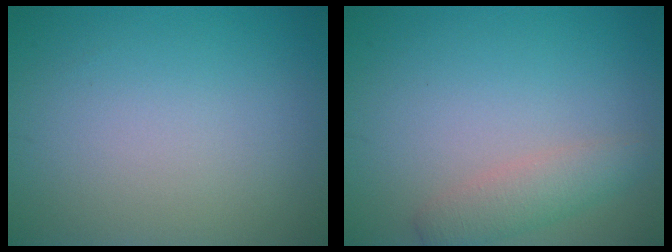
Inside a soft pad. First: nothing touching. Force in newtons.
{"total": 2.6, "press": 2.6, "slide": 0.1}